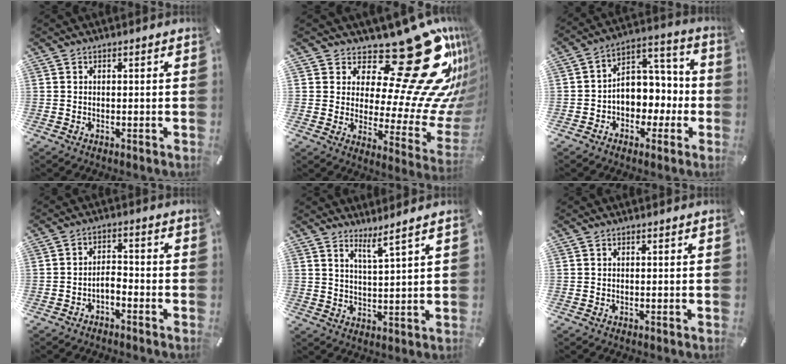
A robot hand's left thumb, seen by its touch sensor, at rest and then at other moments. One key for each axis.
{"total": 31.6, "fx": 16.1, "fy": 13.1, "fz": 23.8, "tx": -0.317, "ty": -0.137, "tz": 0.290}
{"total": 9.2, "fx": -1.6, "fy": 8.1, "fz": 4.0, "tx": -0.042, "ty": 0.007, "tz": -0.025}
{"total": 3.2, "fx": -2.4, "fy": 1.5, "fz": 1.6, "tx": -0.027, "ty": 0.017, "tz": -0.045}
{"total": 5.0, "fx": 4.4, "fy": -0.8, "fz": 2.2, "tx": -0.047, "ty": -0.031, "tz": 0.074}
{"total": 0.0}